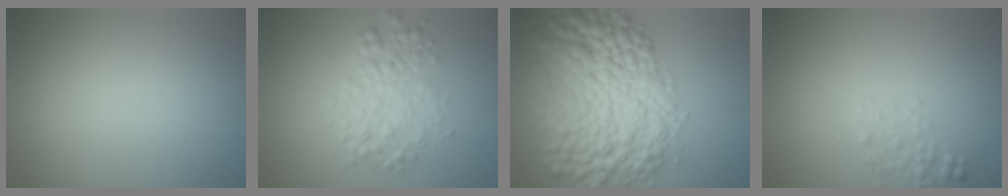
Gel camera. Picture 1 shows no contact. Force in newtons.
{"total": 3.1, "press": 3.1, "slide": 0.0}
{"total": 11.3, "press": 11.3, "slide": 0.3}
{"total": 1.3, "press": 1.3, "slide": 0.1}